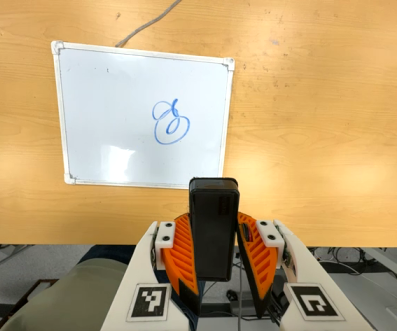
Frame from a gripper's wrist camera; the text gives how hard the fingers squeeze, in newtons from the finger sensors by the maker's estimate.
{"total": 8.8, "left": 7.3, "right": 10.4}